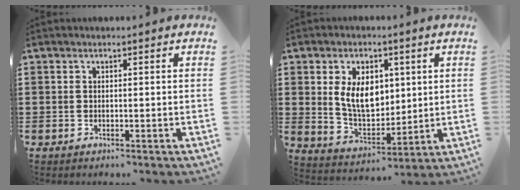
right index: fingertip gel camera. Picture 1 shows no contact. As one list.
[{"total": 8.5, "force": [1.9, 5.4, 6.2], "torque": [-0.125, 0.009, 0.031]}]